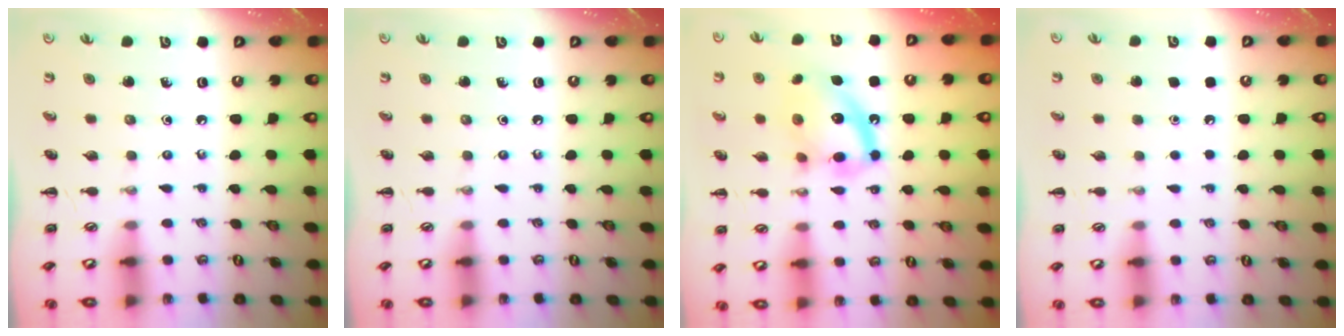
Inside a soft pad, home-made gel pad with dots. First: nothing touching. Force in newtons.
{"total": 0.0}
{"total": 13.7, "press": 13.6, "slide": 1.5}
{"total": 1.7, "press": 1.7, "slide": 0.1}